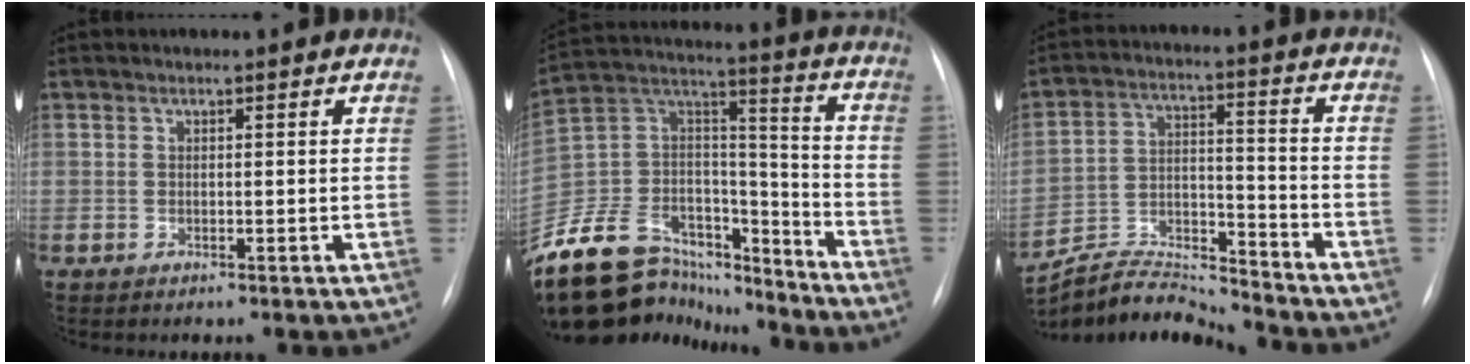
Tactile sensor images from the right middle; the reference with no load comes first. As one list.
[{"total": 23.8, "force": [-19.8, 10.1, 8.4], "torque": [-0.192, 0.043, -0.330]}, {"total": 11.8, "force": [-11.8, -0.4, 0.4], "torque": [-0.010, 0.026, -0.218]}]